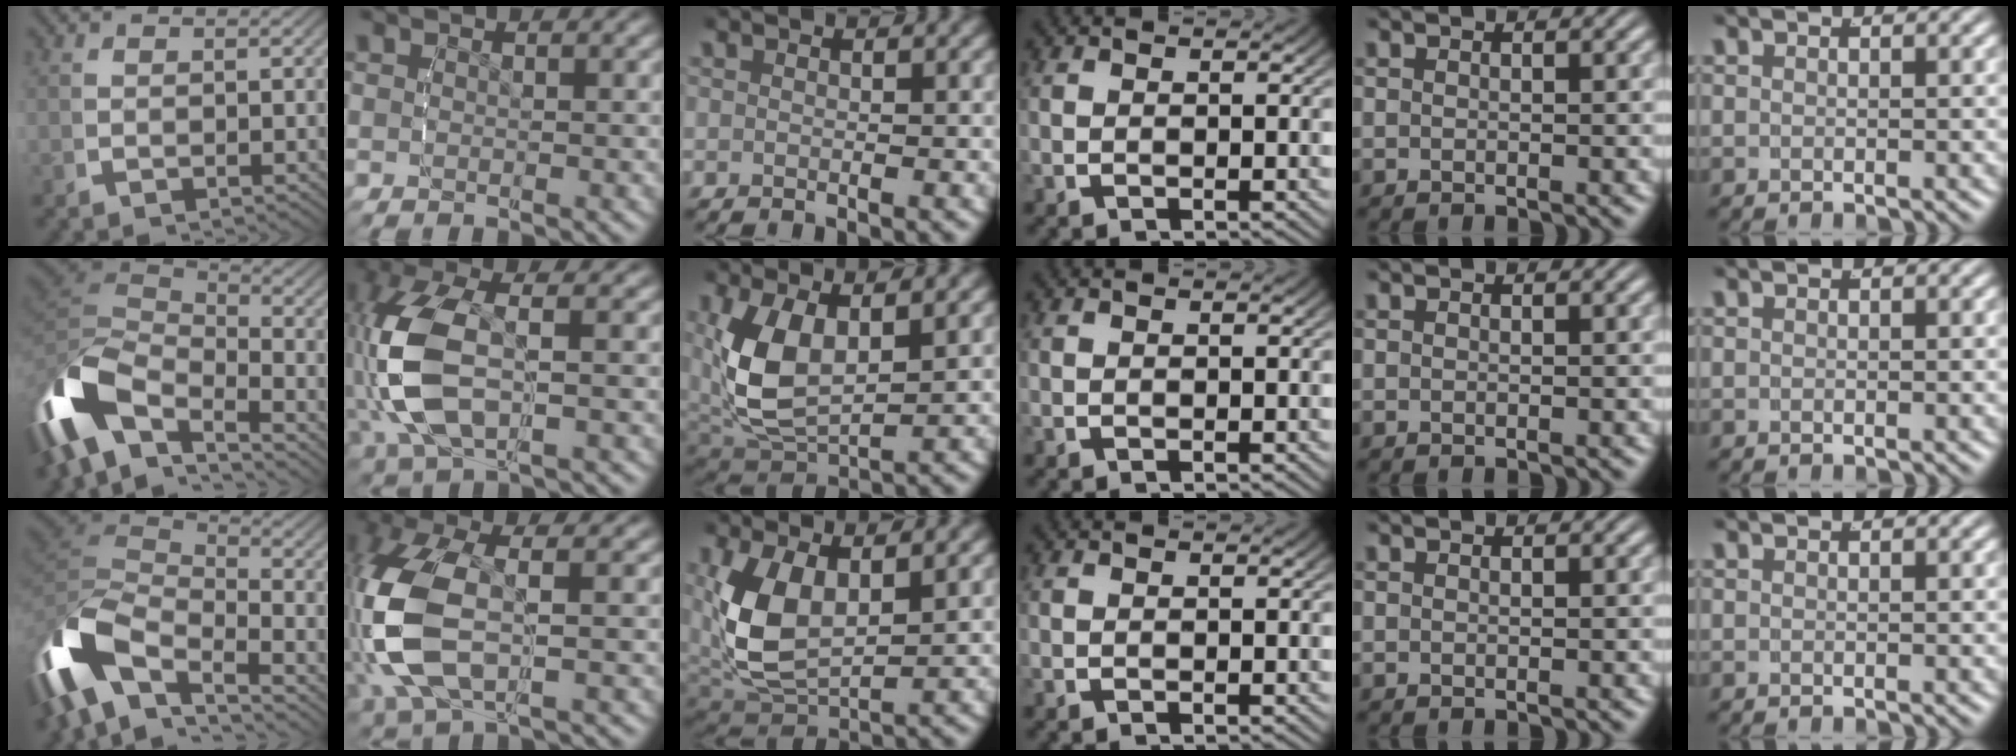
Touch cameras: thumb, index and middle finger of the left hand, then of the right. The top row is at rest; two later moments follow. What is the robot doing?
{"motion": "lift_and_place", "object": "pen"}